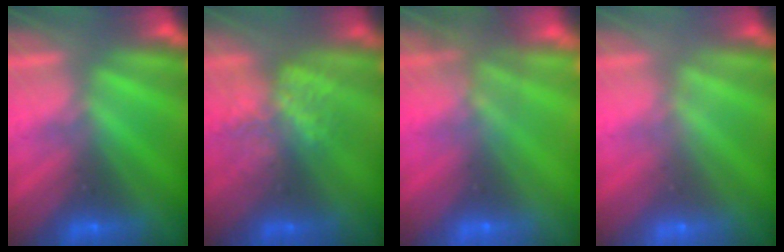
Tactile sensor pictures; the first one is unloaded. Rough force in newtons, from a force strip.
{"total": 6.9}
{"total": 7.6}
{"total": 1.9}